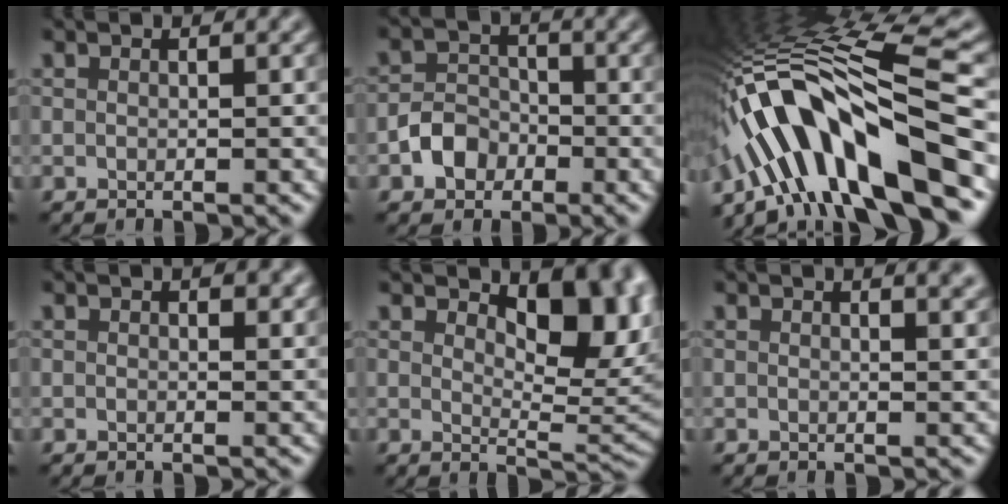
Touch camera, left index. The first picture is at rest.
{"total": 2.8, "force": [-1.7, 2.1, 0.9], "torque": [-0.016, 0.007, -0.032]}
{"total": 15.6, "force": [-6.1, 3.9, 13.8], "torque": [-0.242, 0.038, -0.093]}
{"total": 1.2, "force": [0.9, 0.3, 0.7], "torque": [-0.009, -0.002, 0.017]}
{"total": 7.6, "force": [2.8, 3.7, 6.0], "torque": [-0.085, -0.011, 0.045]}
{"total": 2.9, "force": [2.1, 1.1, 1.7], "torque": [-0.006, 0.008, 0.022]}